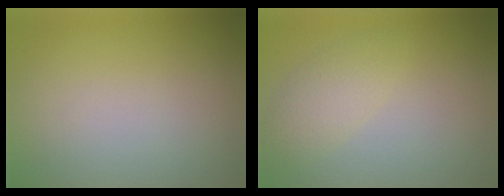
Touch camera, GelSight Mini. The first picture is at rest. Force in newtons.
{"total": 2.5, "press": 2.5, "slide": 0.1}